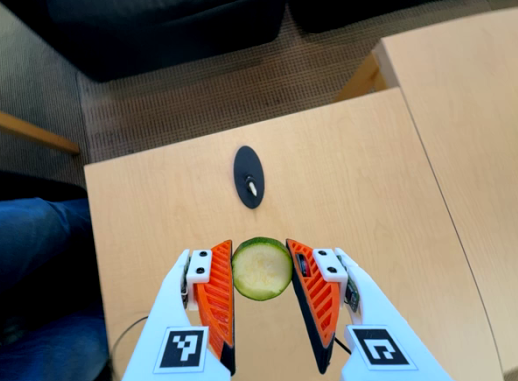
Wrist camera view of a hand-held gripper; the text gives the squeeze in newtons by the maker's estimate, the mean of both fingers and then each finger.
{"total": 7.9, "left": 7.7, "right": 8.0}